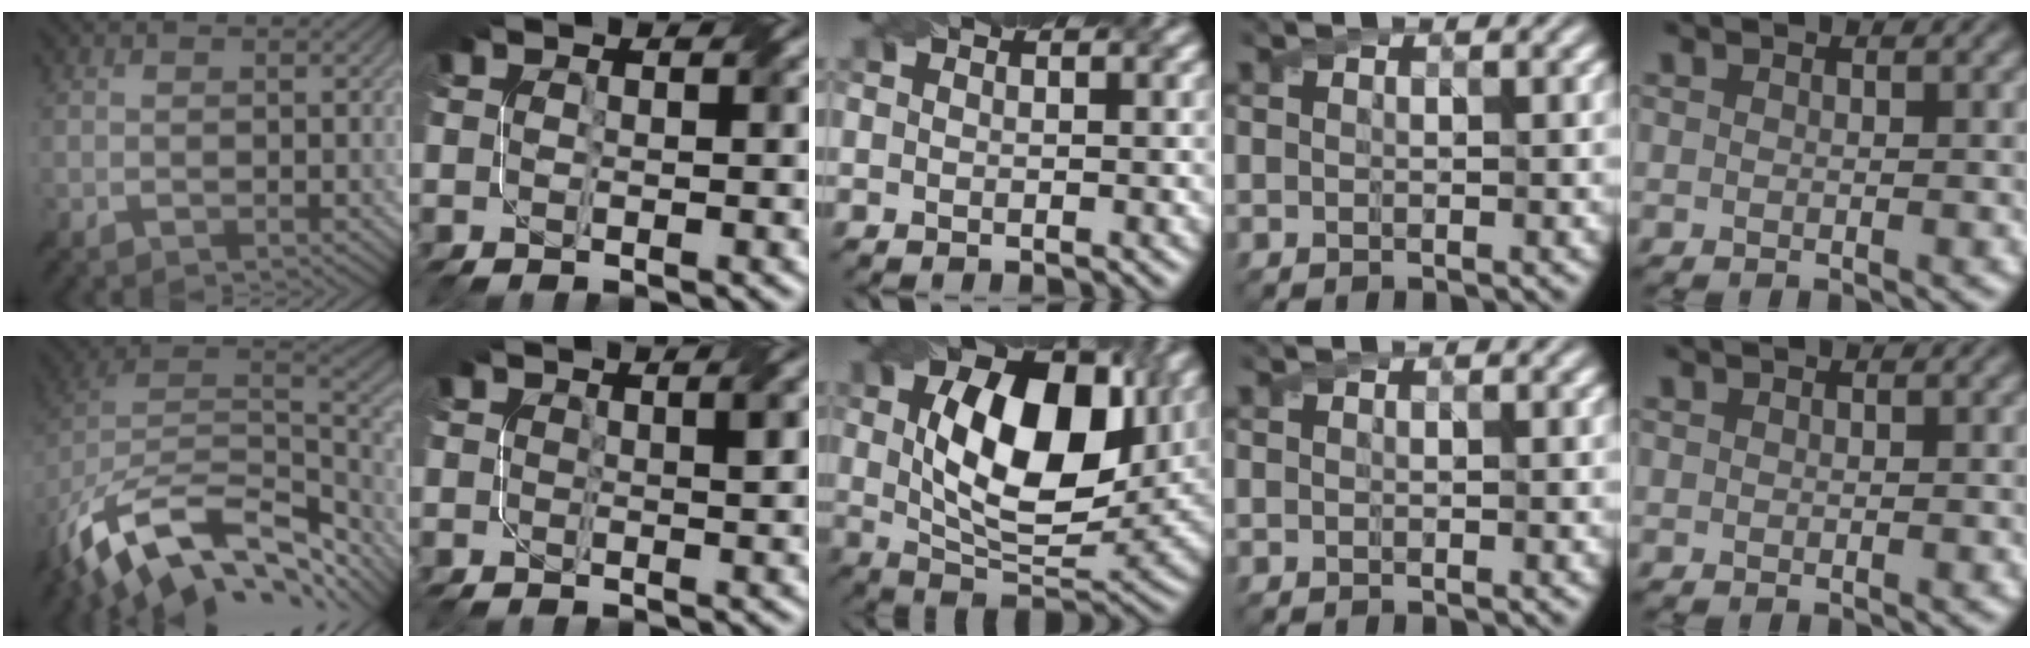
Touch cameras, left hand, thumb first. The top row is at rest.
{"thumb": {"total": 15.5, "force": [-7.7, 9.1, 9.9], "torque": [-0.228, -0.036, -0.117]}, "index": {"total": 1.6, "force": [0.4, 0.3, 1.5], "torque": [-0.012, 0.007, 0.007]}, "middle": {"total": 12.1, "force": [2.4, 6.6, 9.8], "torque": [-0.163, 0.002, 0.042]}, "little": {"total": 0.6, "force": [0.0, -0.3, -0.5], "torque": [0.004, 0.001, 0.005]}}